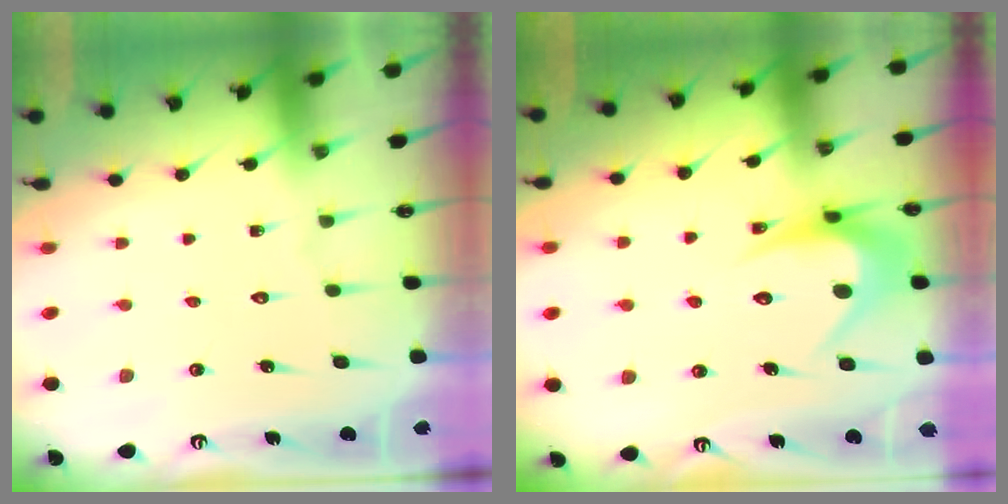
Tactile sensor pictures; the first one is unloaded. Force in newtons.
{"total": 11.0, "press": 11.0, "slide": 0.4}